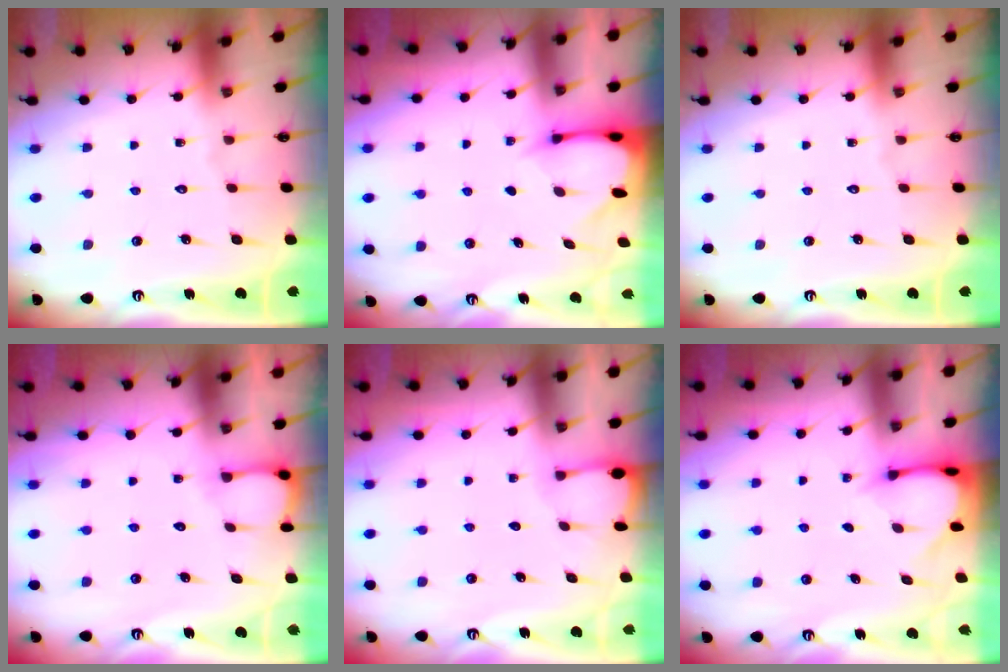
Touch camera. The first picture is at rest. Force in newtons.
{"total": 2.6, "press": 2.6, "slide": 0.3}
{"total": 0.0}
{"total": 2.7, "press": 2.7, "slide": 0.3}
{"total": 2.0, "press": 2.0, "slide": 0.2}
{"total": 3.0, "press": 3.0, "slide": 0.2}